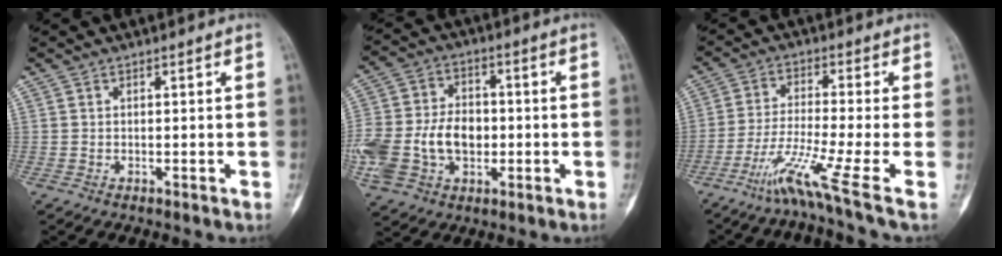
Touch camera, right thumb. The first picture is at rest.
{"total": 19.4, "force": [-3.2, 14.0, 13.0], "torque": [-0.297, 0.016, -0.046]}
{"total": 12.9, "force": [-6.0, -0.2, 11.4], "torque": [-0.239, 0.002, -0.112]}